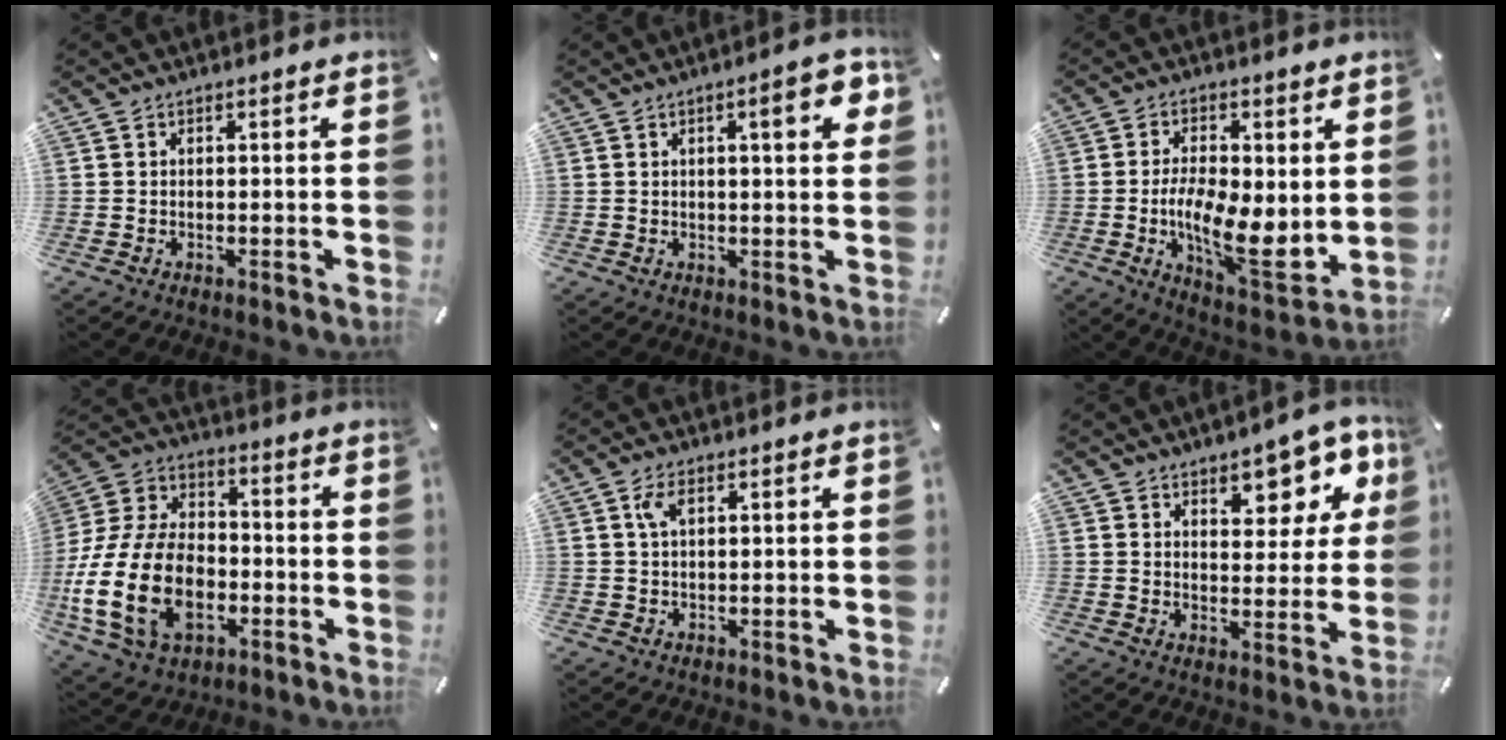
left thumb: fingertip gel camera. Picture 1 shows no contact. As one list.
[{"total": 7.4, "force": [2.7, 1.8, 6.6], "torque": [-0.089, -0.007, 0.035]}, {"total": 13.8, "force": [-0.7, 6.5, 12.2], "torque": [-0.197, -0.014, -0.006]}, {"total": 21.8, "force": [-6.0, 14.8, 14.8], "torque": [-0.319, 0.021, -0.102]}, {"total": 3.1, "force": [1.1, 1.3, 2.6], "torque": [-0.056, 0.007, 0.018]}, {"total": 10.5, "force": [6.8, 5.5, 5.9], "torque": [-0.057, -0.046, 0.112]}]